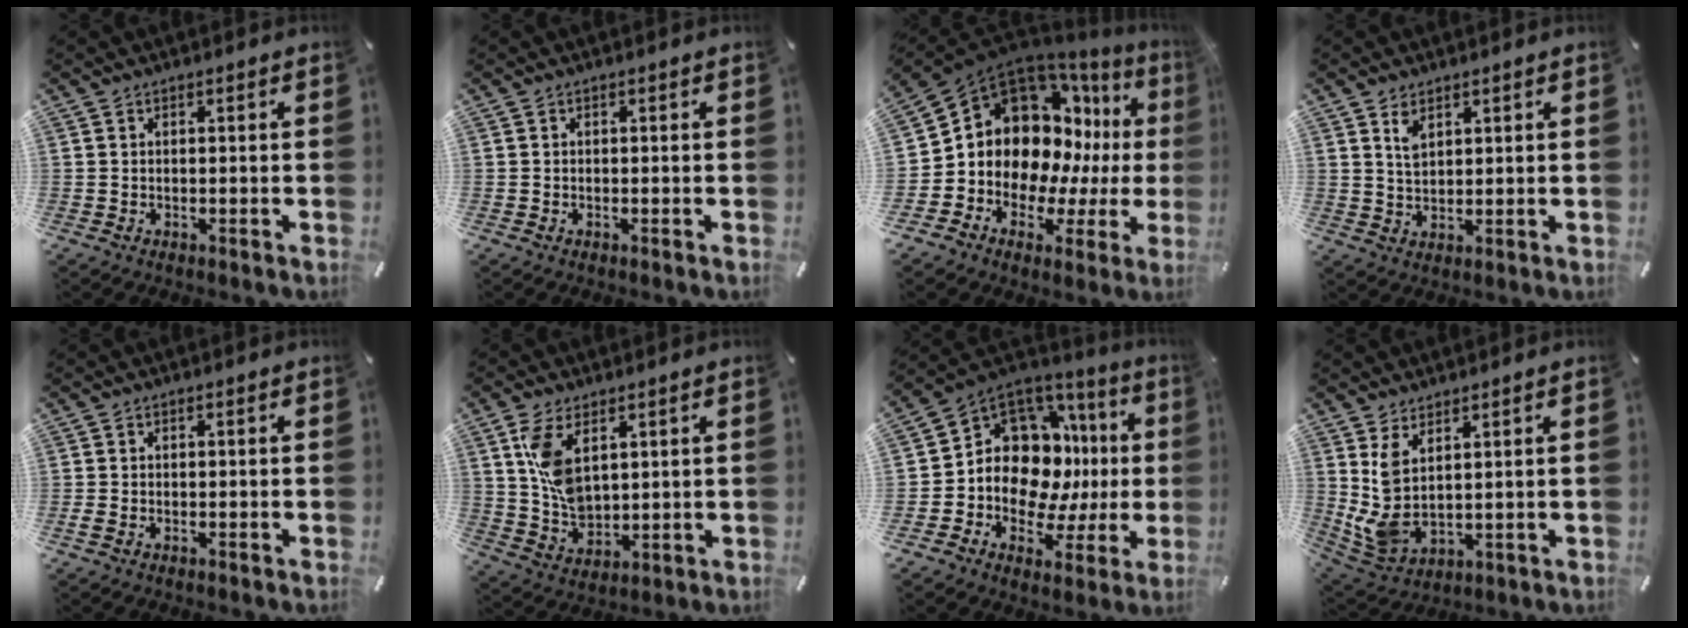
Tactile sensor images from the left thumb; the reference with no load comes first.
{"total": 0.0}
{"total": 14.8, "force": [3.2, 12.2, 7.8], "torque": [-0.136, -0.059, 0.066]}
{"total": 3.9, "force": [2.2, 2.4, 2.1], "torque": [-0.038, -0.001, 0.040]}
{"total": 0.8, "force": [-0.4, 0.3, 0.6], "torque": [-0.011, 0.000, -0.008]}
{"total": 9.4, "force": [3.8, 5.8, 6.3], "torque": [-0.144, -0.014, 0.071]}
{"total": 13.2, "force": [1.7, 11.1, 7.0], "torque": [-0.113, -0.042, 0.038]}
{"total": 6.7, "force": [3.1, 3.4, 4.9], "torque": [-0.130, -0.033, 0.059]}